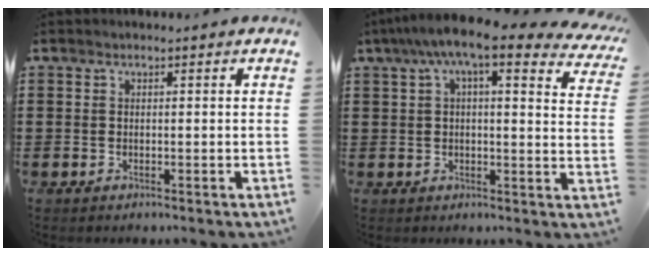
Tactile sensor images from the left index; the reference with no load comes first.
{"total": 8.4, "force": [6.0, 0.9, 5.8], "torque": [-0.123, -0.016, 0.101]}